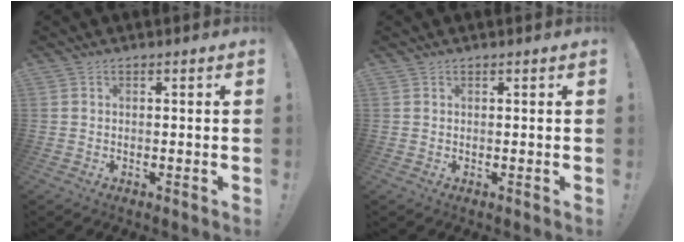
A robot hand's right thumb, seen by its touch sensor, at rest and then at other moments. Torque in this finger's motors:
{"motor_torque": [-0.13, 0.06, 0.05, -0.03, 0.00]}